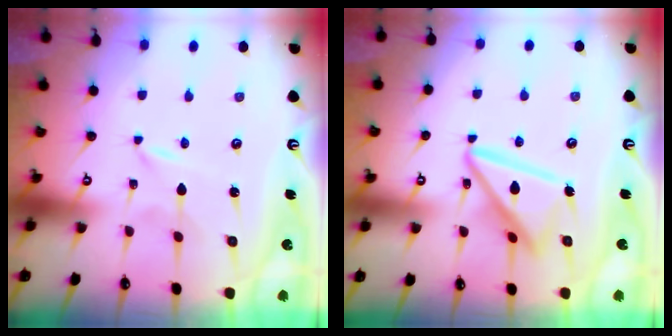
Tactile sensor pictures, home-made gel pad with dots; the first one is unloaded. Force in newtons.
{"total": 16.7, "press": 16.6, "slide": 1.6}